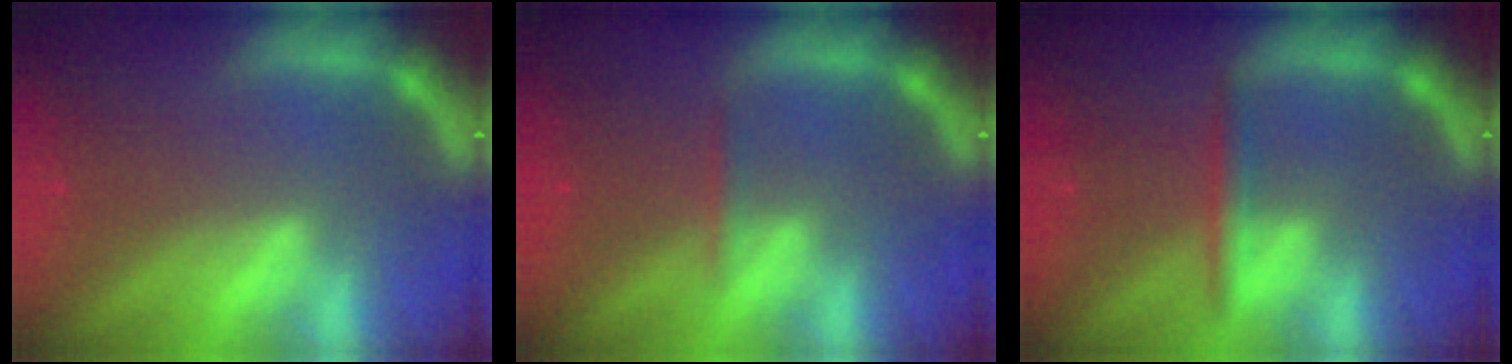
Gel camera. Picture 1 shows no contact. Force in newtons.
{"total": 0.9}
{"total": 1.9}